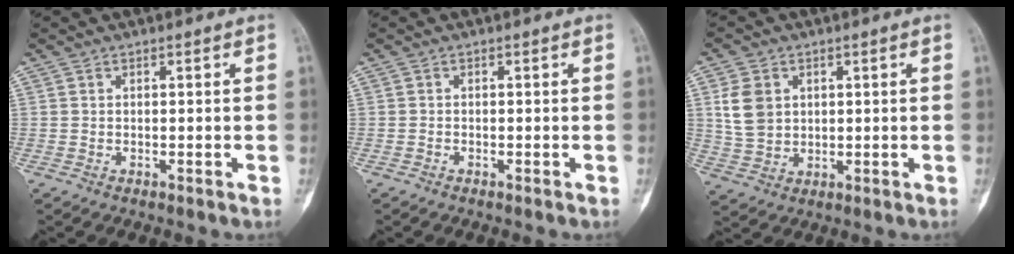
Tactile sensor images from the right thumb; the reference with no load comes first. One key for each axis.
{"total": 0.0}
{"total": 7.1, "fx": 1.9, "fy": 5.6, "fz": 3.9, "tx": -0.061, "ty": -0.005, "tz": 0.044}